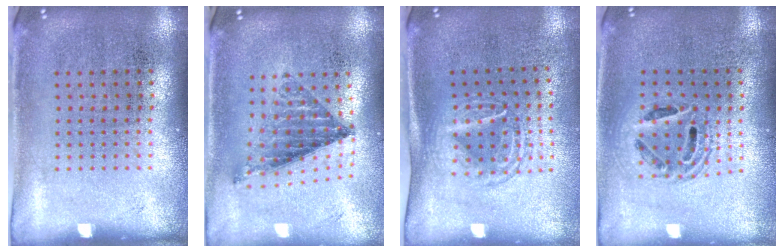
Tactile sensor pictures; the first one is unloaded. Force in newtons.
{"total": 0.9, "press": 0.9, "slide": 0.2}
{"total": 1.6, "press": 1.3, "slide": 1.0}
{"total": 1.5, "press": 1.3, "slide": 0.8}